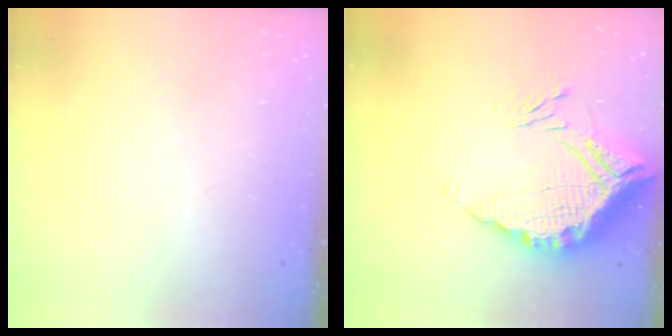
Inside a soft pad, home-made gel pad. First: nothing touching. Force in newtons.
{"total": 16.5, "press": 16.5, "slide": 1.5}